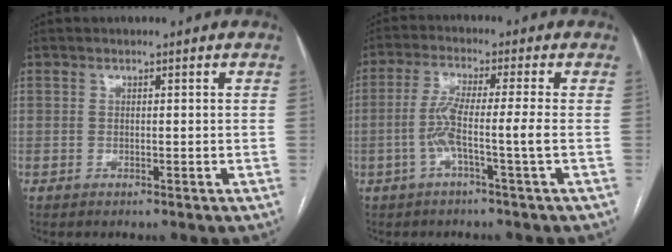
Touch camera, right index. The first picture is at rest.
{"total": 6.0, "force": [-1.6, -0.8, 5.7], "torque": [-0.116, 0.009, -0.032]}